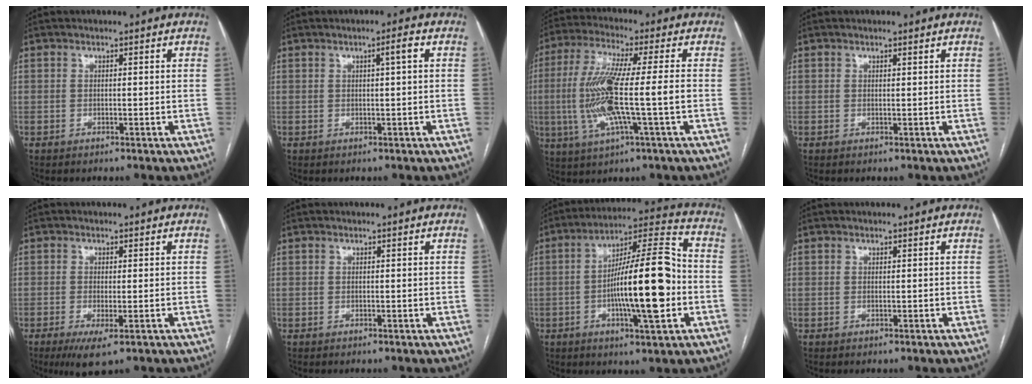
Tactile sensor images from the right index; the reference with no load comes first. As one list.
[{"total": 1.9, "force": [0.4, -0.3, 1.8], "torque": [-0.029, 0.003, 0.007]}, {"total": 13.3, "force": [-1.5, 0.5, 13.2], "torque": [-0.269, 0.000, -0.032]}, {"total": 0.0}, {"total": 4.3, "force": [-2.4, 0.7, 3.6], "torque": [-0.058, -0.011, -0.034]}, {"total": 0.0}, {"total": 17.1, "force": [-3.0, 2.5, 16.6], "torque": [-0.277, 0.015, -0.048]}, {"total": 0.0}]